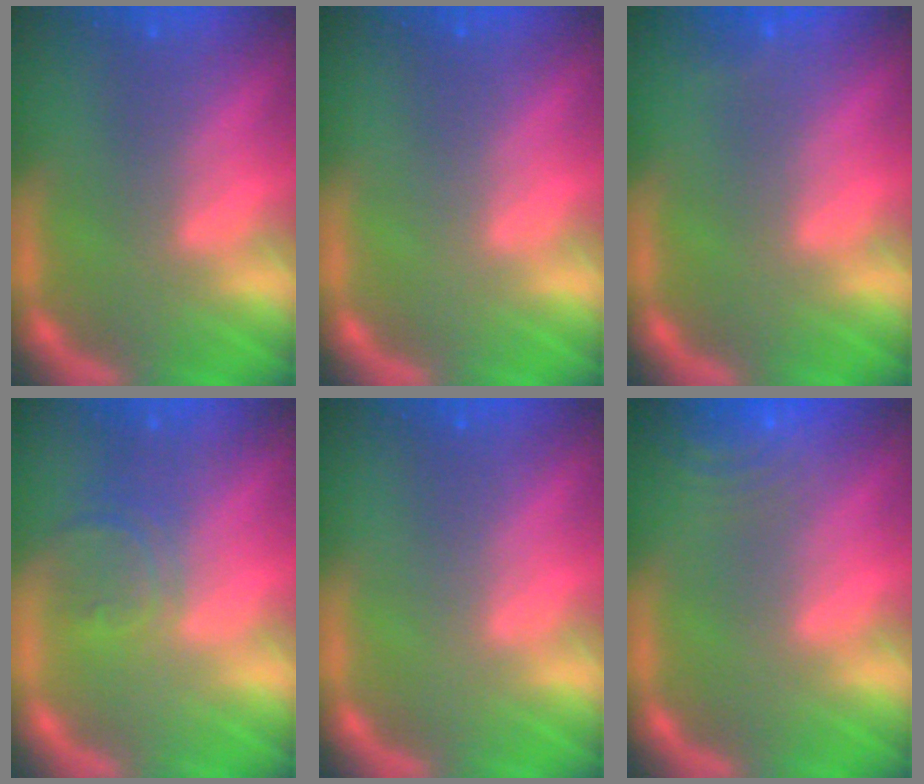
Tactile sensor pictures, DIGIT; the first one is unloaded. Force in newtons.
{"total": 0.0}
{"total": 0.9}
{"total": 3.0}
{"total": 0.0}
{"total": 8.0}